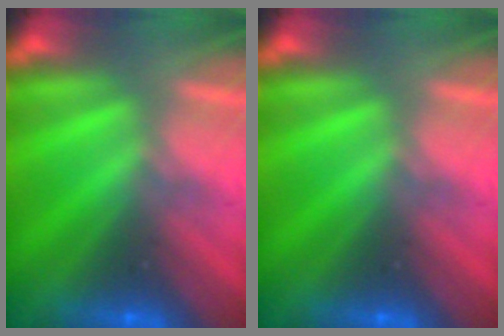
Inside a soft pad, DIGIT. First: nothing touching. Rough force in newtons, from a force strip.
{"total": 0.0}